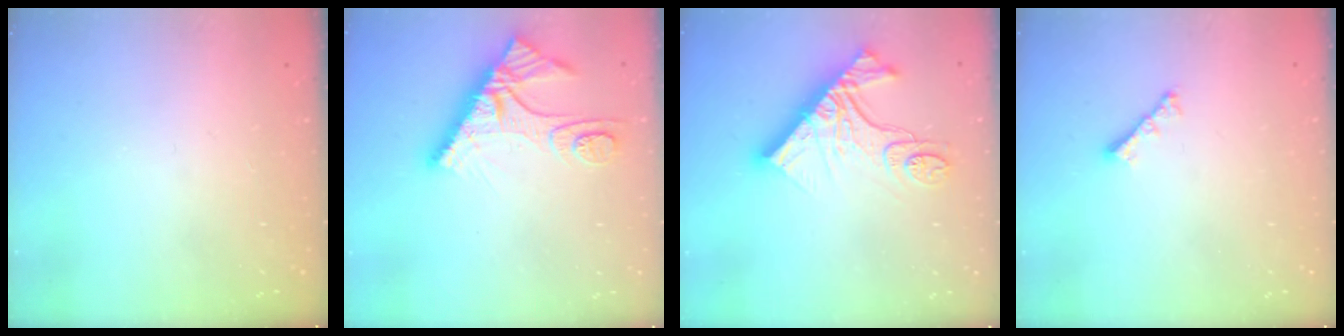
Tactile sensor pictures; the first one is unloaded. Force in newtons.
{"total": 11.8, "press": 11.7, "slide": 1.3}
{"total": 15.2, "press": 15.2, "slide": 1.3}
{"total": 2.8, "press": 2.7, "slide": 0.6}